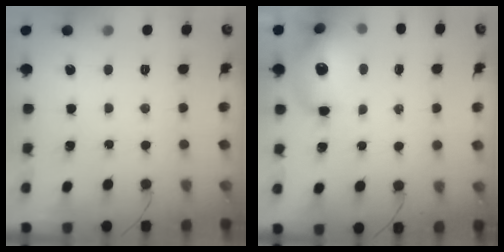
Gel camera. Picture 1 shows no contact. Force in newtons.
{"total": 12.8, "press": 12.4, "slide": 3.3}